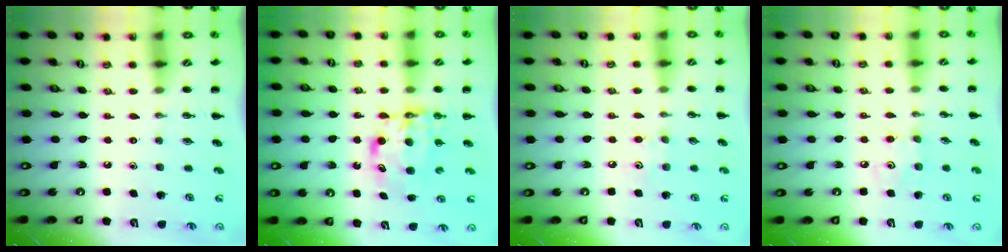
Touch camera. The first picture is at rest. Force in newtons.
{"total": 8.3, "press": 8.2, "slide": 1.1}
{"total": 4.6, "press": 4.5, "slide": 1.2}
{"total": 5.4, "press": 5.3, "slide": 1.1}